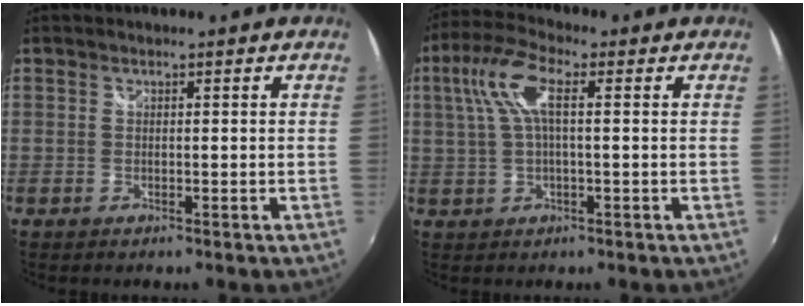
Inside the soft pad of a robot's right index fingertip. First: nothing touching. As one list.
[{"total": 8.2, "force": [1.7, 2.5, 7.6], "torque": [-0.157, 0.017, 0.034]}]